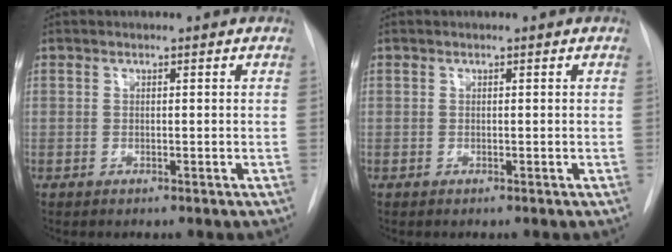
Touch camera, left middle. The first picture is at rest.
{"total": 0.0}